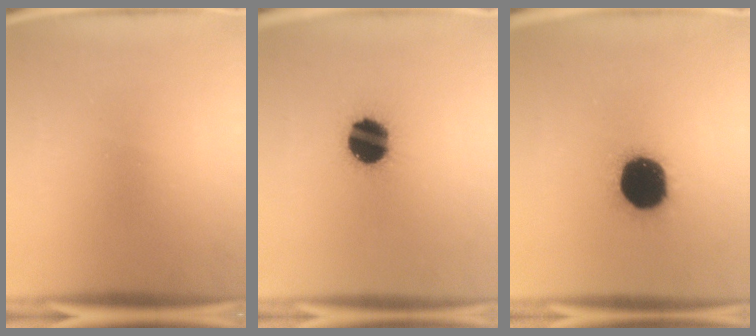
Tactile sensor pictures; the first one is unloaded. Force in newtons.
{"total": 15.4}
{"total": 19.3}